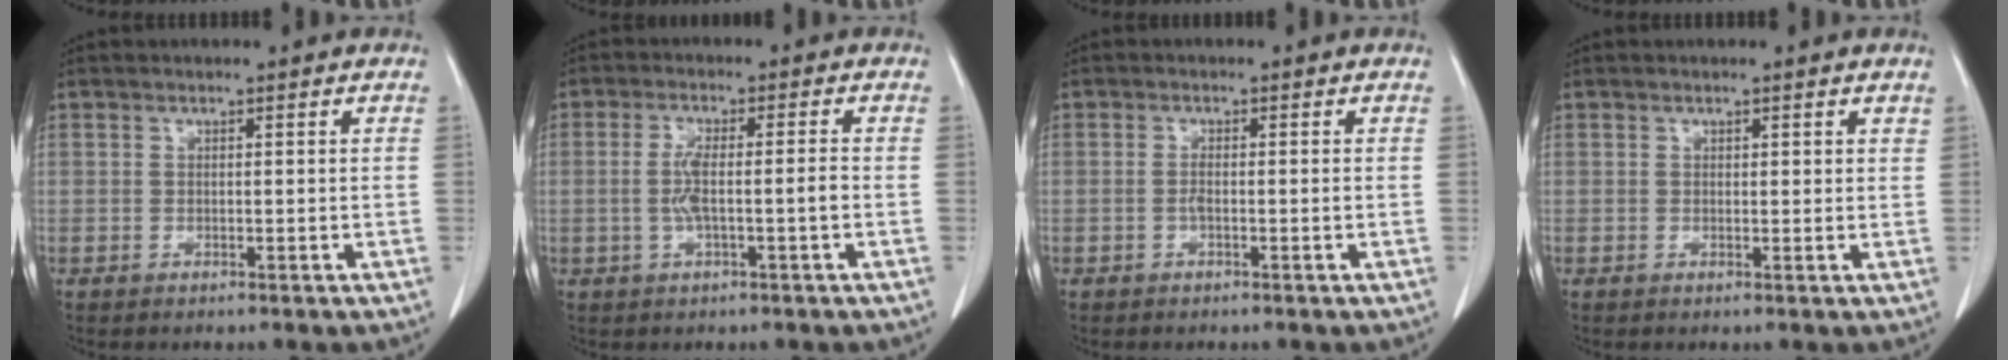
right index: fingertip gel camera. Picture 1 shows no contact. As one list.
[{"total": 5.1, "force": [-0.9, 0.4, 5.0], "torque": [-0.102, 0.006, -0.014]}, {"total": 1.4, "force": [-0.4, 0.1, 1.3], "torque": [-0.023, 0.000, -0.008]}, {"total": 0.8, "force": [0.6, 0.4, 0.4], "torque": [-0.001, -0.003, 0.005]}]